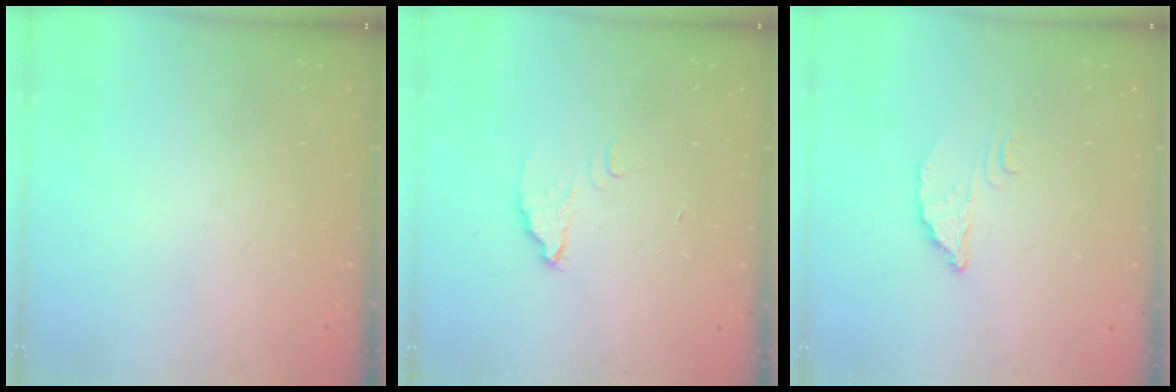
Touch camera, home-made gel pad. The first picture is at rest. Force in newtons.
{"total": 3.4, "press": 3.3, "slide": 0.3}
{"total": 3.3, "press": 3.3, "slide": 0.2}